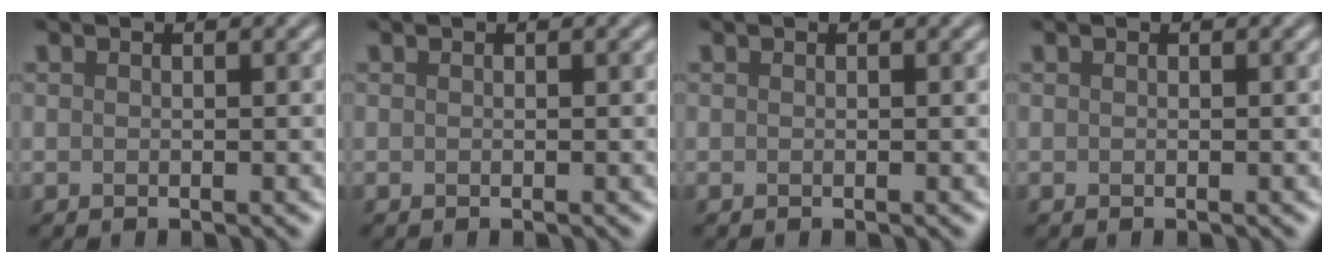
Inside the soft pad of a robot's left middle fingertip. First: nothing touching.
{"total": 0.0}
{"total": 0.0}
{"total": 0.0}